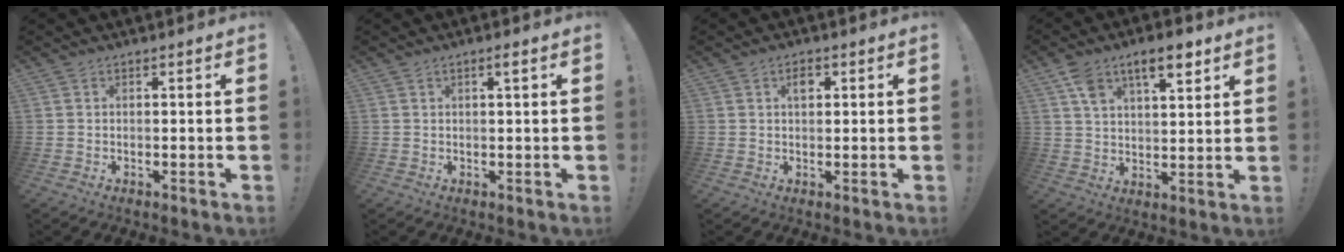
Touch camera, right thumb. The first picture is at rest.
{"total": 1.7, "force": [0.8, 0.1, 1.5], "torque": [-0.028, 0.000, 0.011]}
{"total": 2.8, "force": [1.0, 1.8, 1.9], "torque": [-0.011, -0.006, 0.010]}
{"total": 10.1, "force": [6.1, 4.7, 6.6], "torque": [-0.099, -0.018, 0.108]}